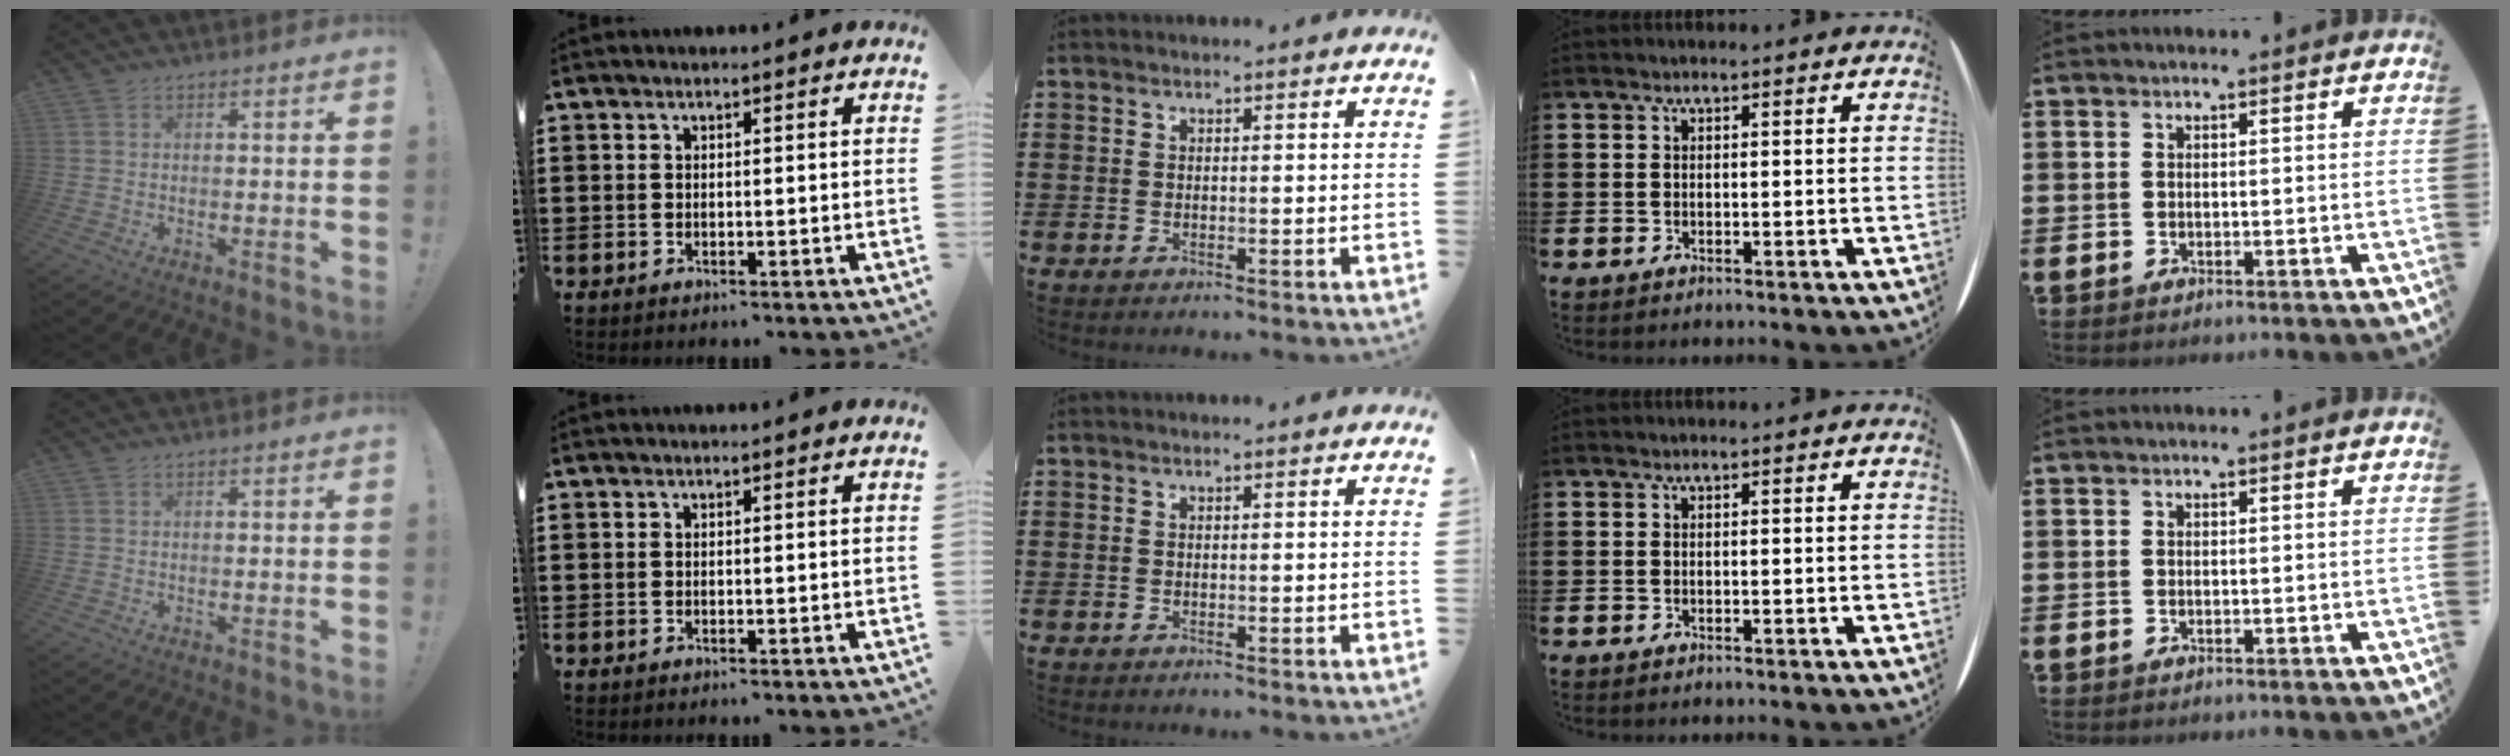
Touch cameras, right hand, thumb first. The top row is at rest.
{}